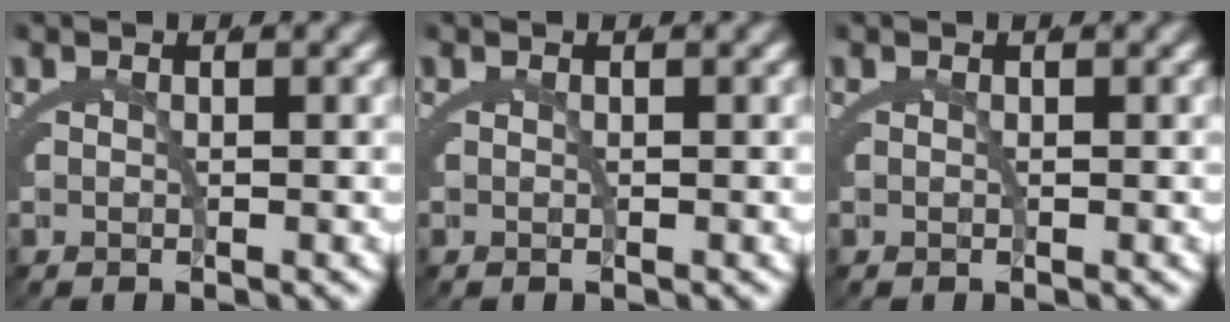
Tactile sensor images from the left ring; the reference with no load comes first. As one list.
[{"total": 0.0}, {"total": 0.0}]